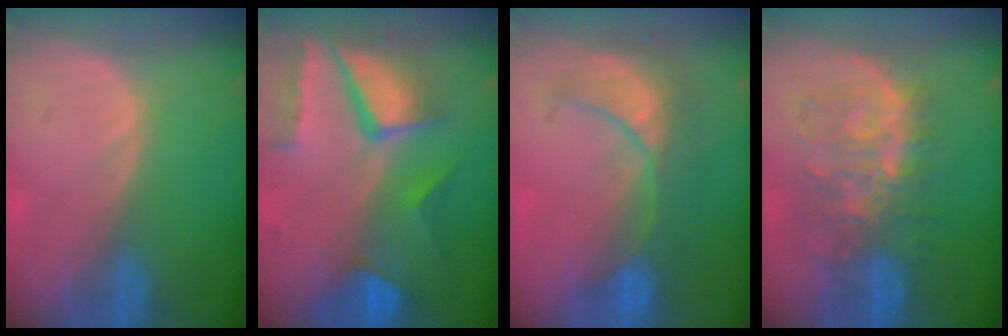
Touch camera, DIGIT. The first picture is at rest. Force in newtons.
{"total": 10.6, "press": 8.8, "slide": 5.9}
{"total": 8.1, "press": 8.0, "slide": 1.0}
{"total": 9.1, "press": 8.6, "slide": 2.9}